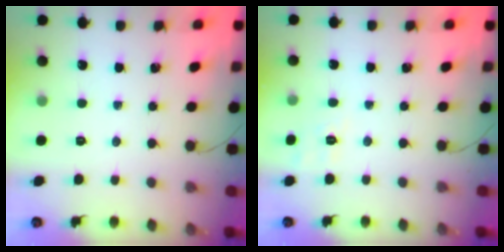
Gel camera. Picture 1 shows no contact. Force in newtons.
{"total": 7.1, "press": 6.7, "slide": 2.2}